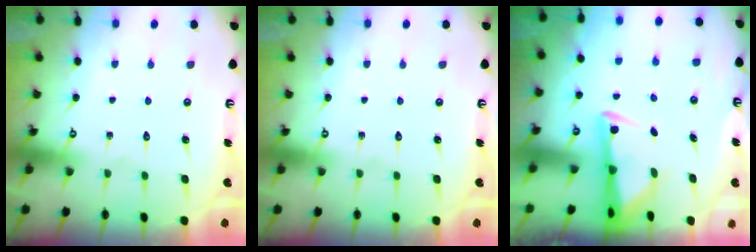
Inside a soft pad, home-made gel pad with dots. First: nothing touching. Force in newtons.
{"total": 0.0}
{"total": 2.8, "press": 2.8, "slide": 0.6}